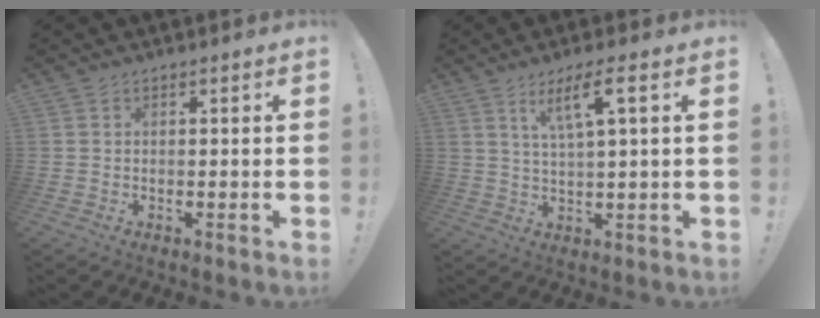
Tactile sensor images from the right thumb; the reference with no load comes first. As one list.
[{"total": 7.6, "force": [3.5, 0.8, 6.8], "torque": [-0.125, -0.003, 0.053]}]